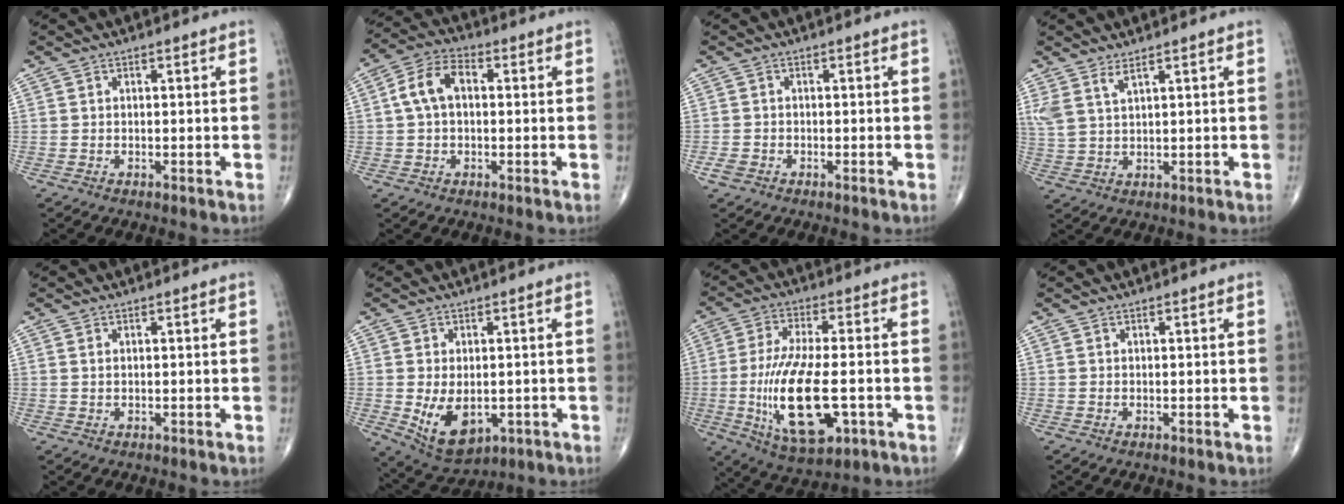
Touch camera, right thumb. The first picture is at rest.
{"total": 7.7, "force": [0.9, 4.8, 6.0], "torque": [-0.115, 0.028, 0.010]}
{"total": 1.7, "force": [-1.0, 1.1, 0.8], "torque": [-0.018, 0.001, -0.019]}
{"total": 4.2, "force": [2.8, 1.1, 3.0], "torque": [-0.072, -0.013, 0.066]}
{"total": 0.6, "force": [0.3, 0.3, 0.4], "torque": [-0.011, 0.004, 0.006]}
{"total": 9.4, "force": [-1.7, 5.8, 7.2], "torque": [-0.109, -0.011, -0.009]}
{"total": 17.3, "force": [-3.5, 6.7, 15.5], "torque": [-0.301, -0.004, -0.049]}
{"total": 0.0}